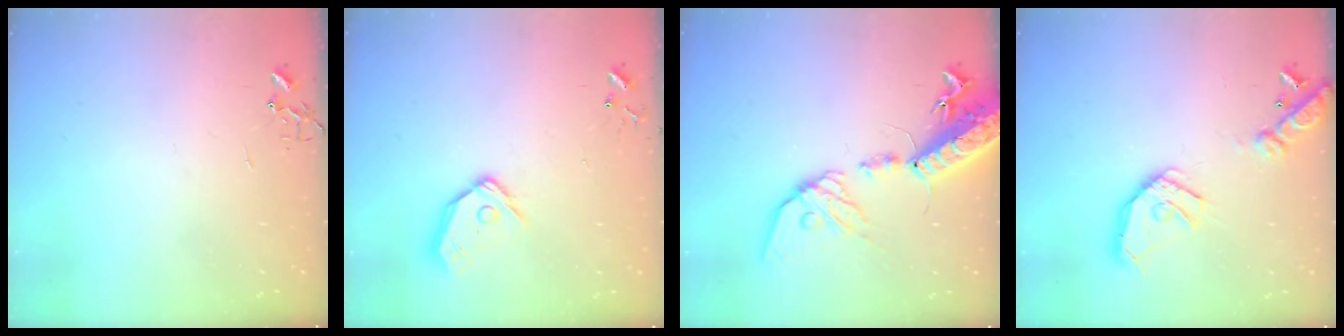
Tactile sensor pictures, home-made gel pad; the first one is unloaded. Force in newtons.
{"total": 11.5, "press": 11.4, "slide": 1.7}
{"total": 19.5, "press": 19.0, "slide": 4.4}
{"total": 17.3, "press": 17.0, "slide": 2.8}